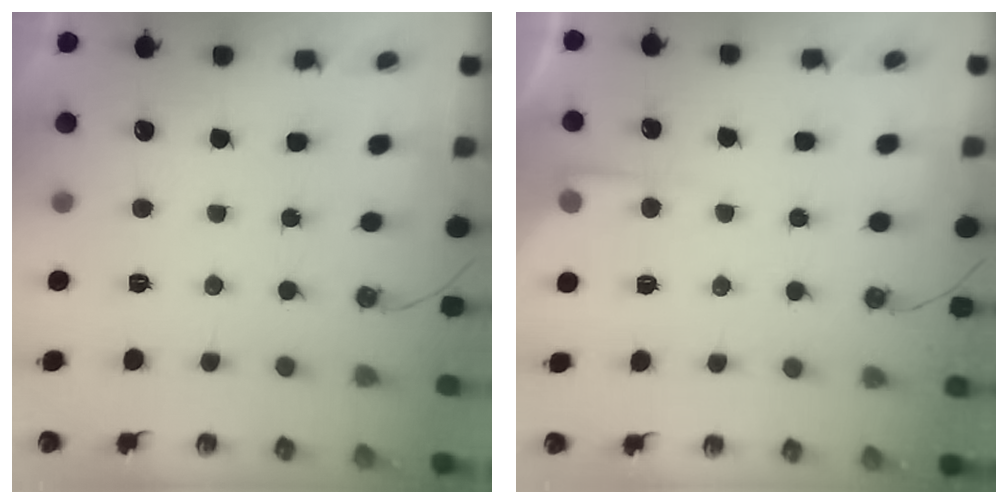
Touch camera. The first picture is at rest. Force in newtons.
{"total": 4.5, "press": 4.4, "slide": 0.6}